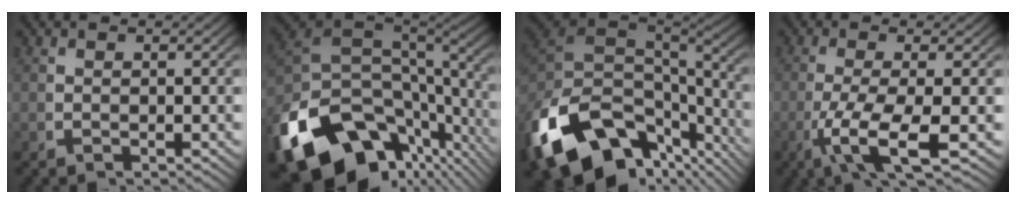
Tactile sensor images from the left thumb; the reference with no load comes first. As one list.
[{"total": 19.9, "force": [-5.9, 13.1, 13.7], "torque": [-0.268, -0.064, -0.065]}, {"total": 18.1, "force": [-5.4, 11.8, 12.6], "torque": [-0.271, -0.063, -0.054]}, {"total": 6.6, "force": [-1.2, 2.4, 6.0], "torque": [-0.140, -0.021, -0.011]}]